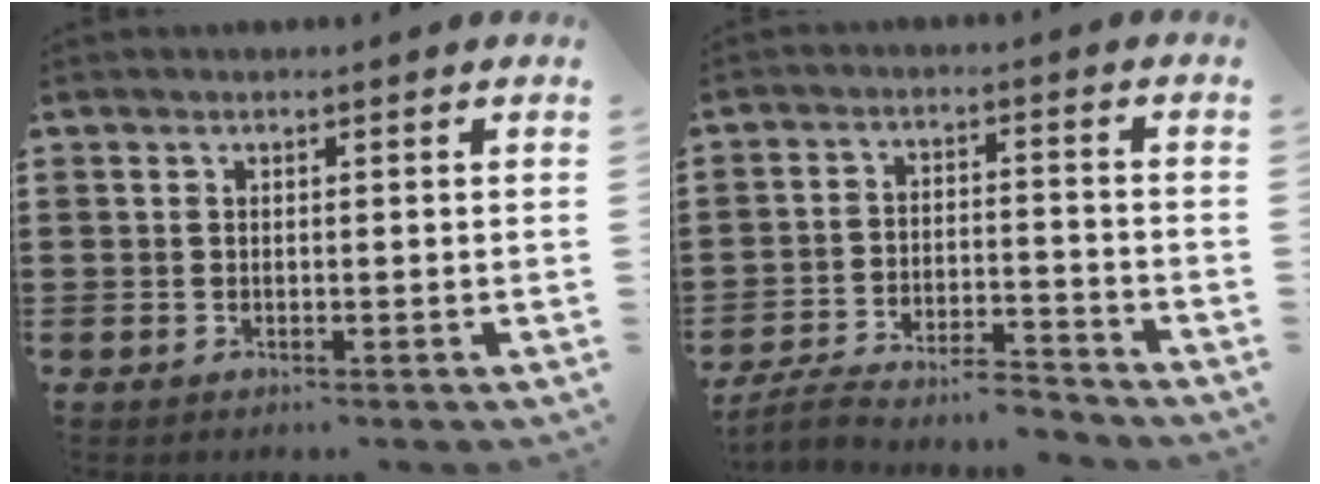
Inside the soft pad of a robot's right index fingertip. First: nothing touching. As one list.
[{"total": 5.3, "force": [-5.1, 0.3, 1.3], "torque": [-0.037, -0.003, -0.102]}]